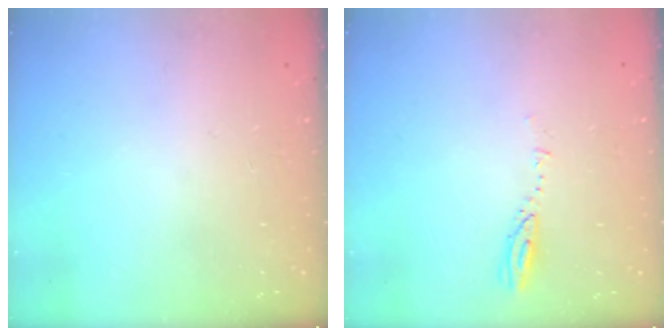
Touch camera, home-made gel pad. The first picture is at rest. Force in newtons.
{"total": 2.9, "press": 2.9, "slide": 0.3}